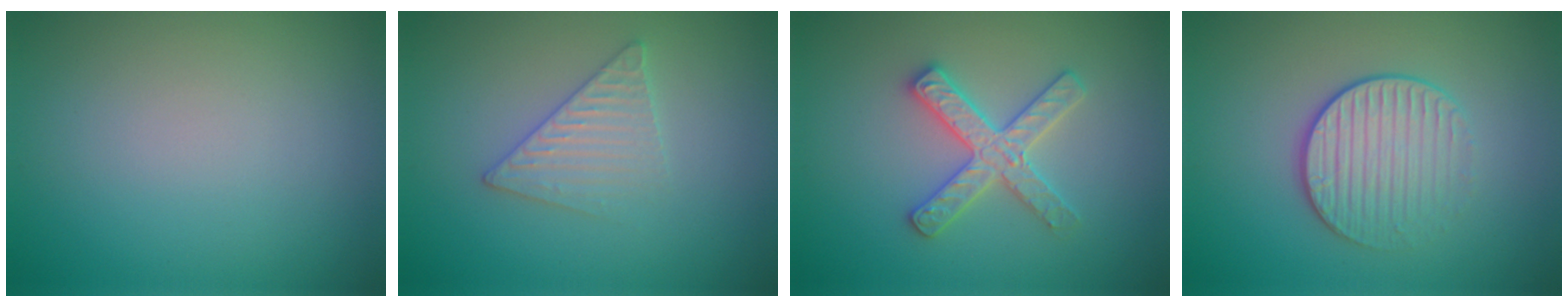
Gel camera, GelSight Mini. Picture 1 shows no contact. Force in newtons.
{"total": 2.6, "press": 2.6, "slide": 0.3}
{"total": 2.9, "press": 2.9, "slide": 0.5}
{"total": 3.2, "press": 2.9, "slide": 1.4}